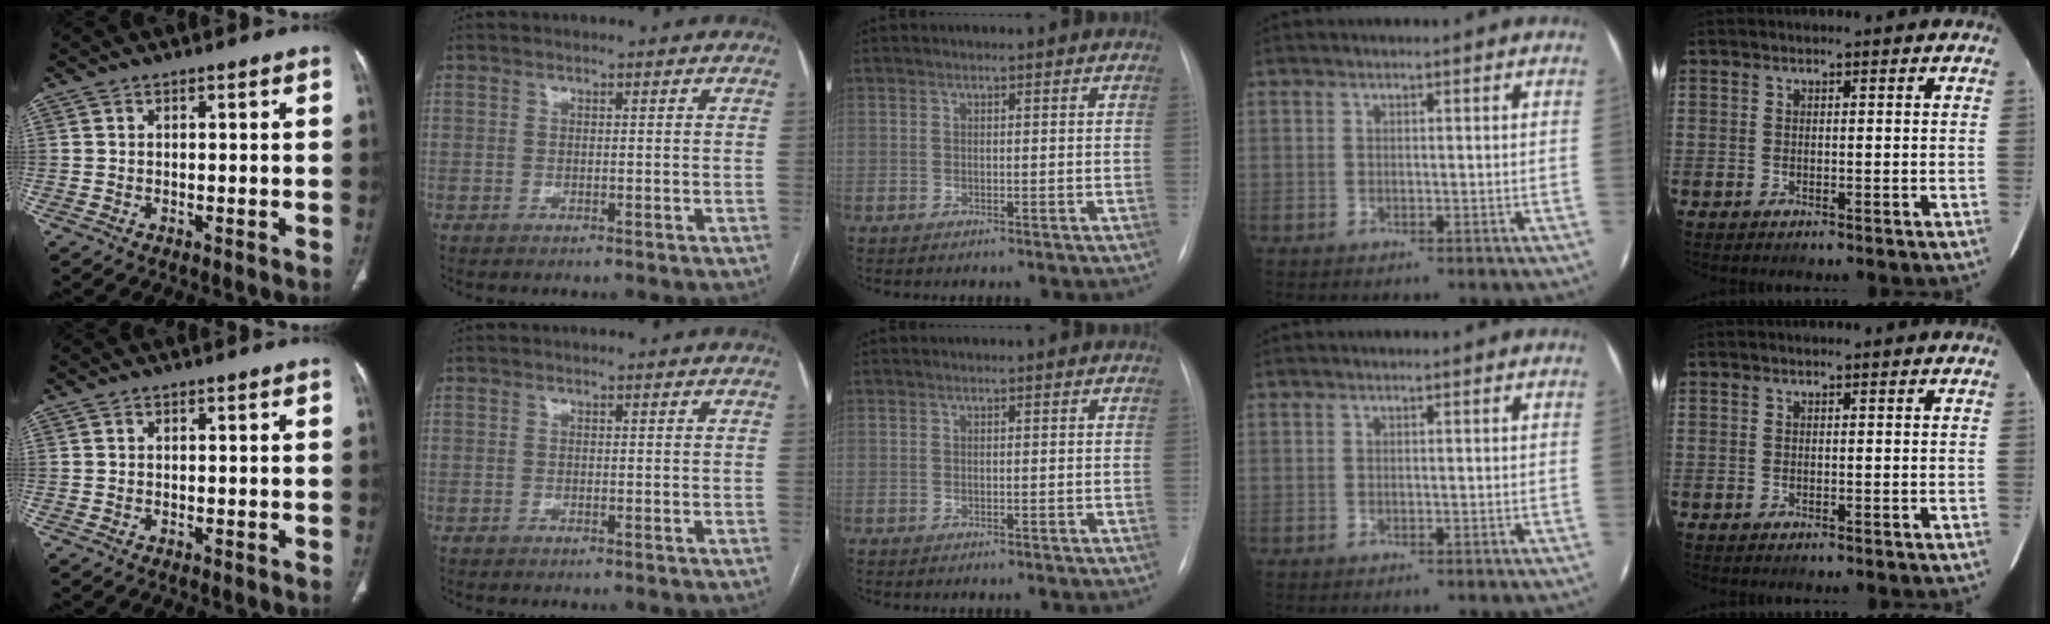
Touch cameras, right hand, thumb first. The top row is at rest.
{}